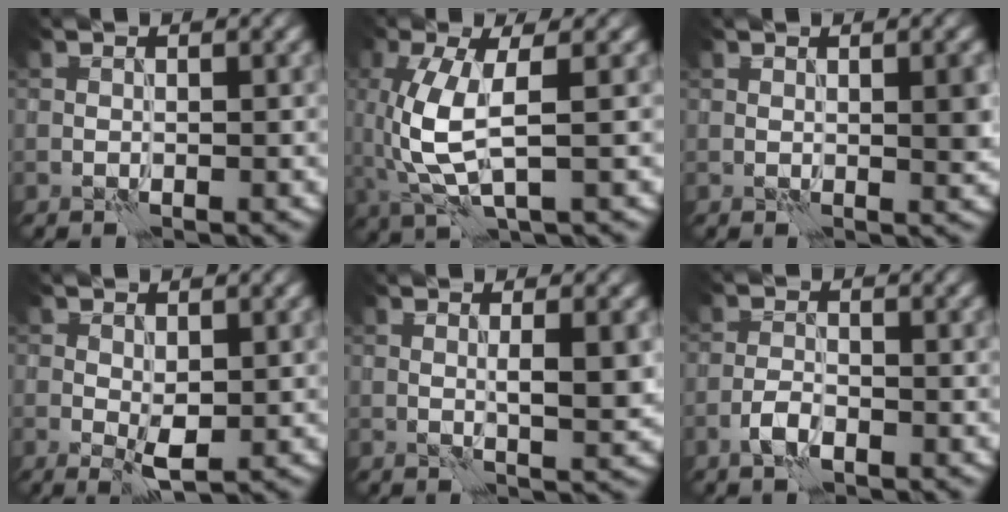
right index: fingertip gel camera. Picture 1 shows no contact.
{"total": 5.8, "force": [-0.1, 1.9, 5.5], "torque": [-0.139, -0.005, 0.000]}
{"total": 2.0, "force": [0.3, 0.5, 1.9], "torque": [-0.031, -0.001, 0.006]}
{"total": 2.1, "force": [0.1, 0.9, 1.9], "torque": [-0.035, -0.003, 0.005]}
{"total": 2.9, "force": [0.4, 0.3, 2.8], "torque": [-0.045, -0.001, 0.007]}
{"total": 1.9, "force": [-1.2, 0.7, 1.4], "torque": [-0.028, 0.004, -0.027]}